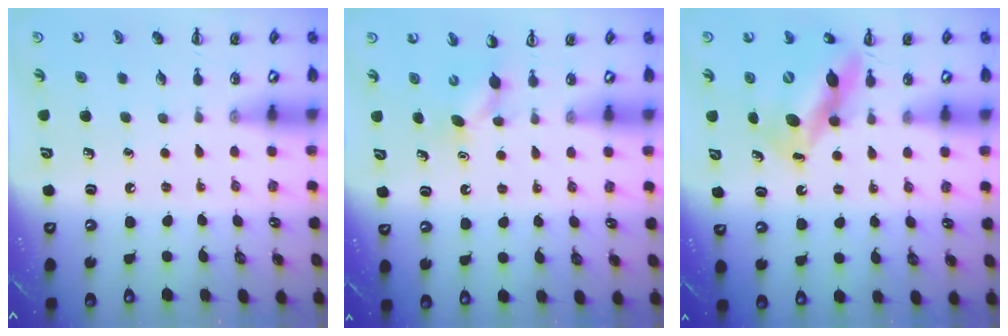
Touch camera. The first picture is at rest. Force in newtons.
{"total": 3.5, "press": 3.3, "slide": 1.0}
{"total": 11.4, "press": 11.0, "slide": 3.0}